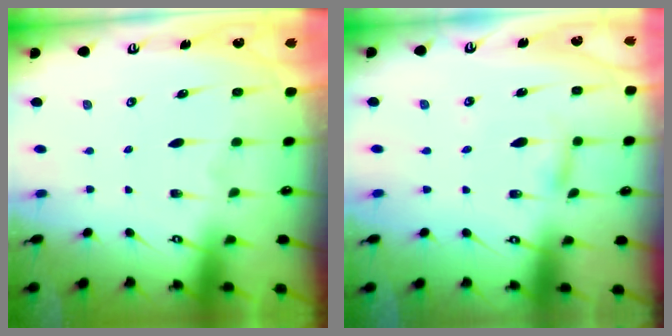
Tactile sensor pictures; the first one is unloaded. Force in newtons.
{"total": 2.5, "press": 2.5, "slide": 0.2}